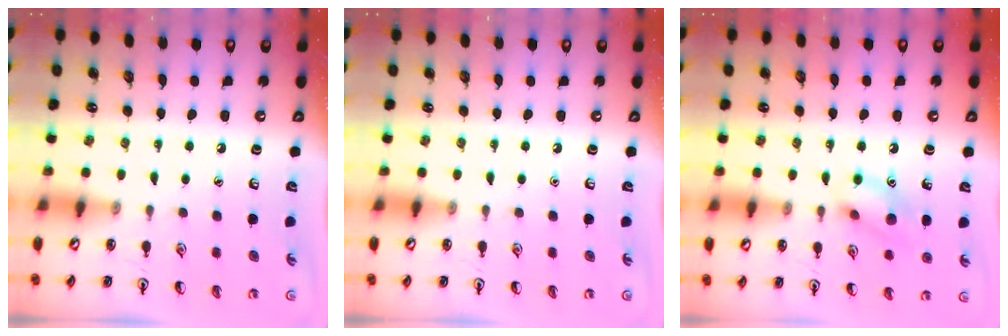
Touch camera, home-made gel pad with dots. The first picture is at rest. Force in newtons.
{"total": 0.0}
{"total": 10.4, "press": 10.4, "slide": 0.6}